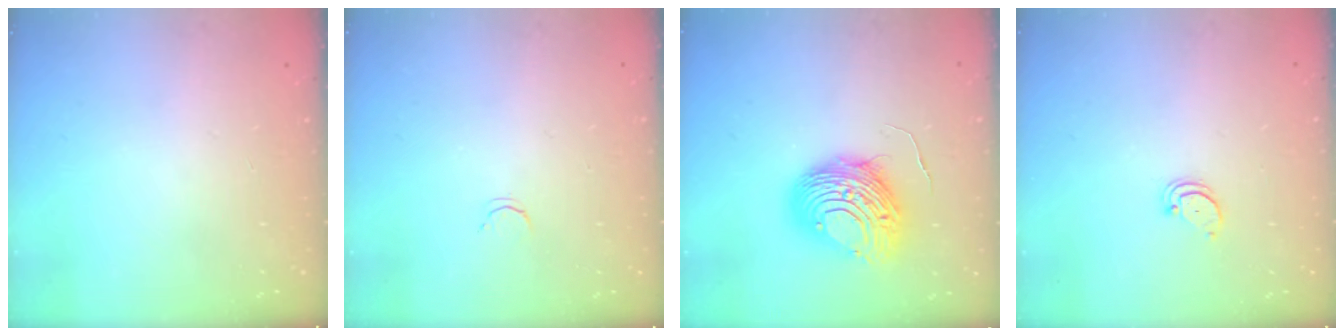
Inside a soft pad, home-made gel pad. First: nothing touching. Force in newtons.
{"total": 2.1, "press": 2.1, "slide": 0.4}
{"total": 12.1, "press": 12.1, "slide": 1.2}
{"total": 1.5, "press": 1.5, "slide": 0.2}